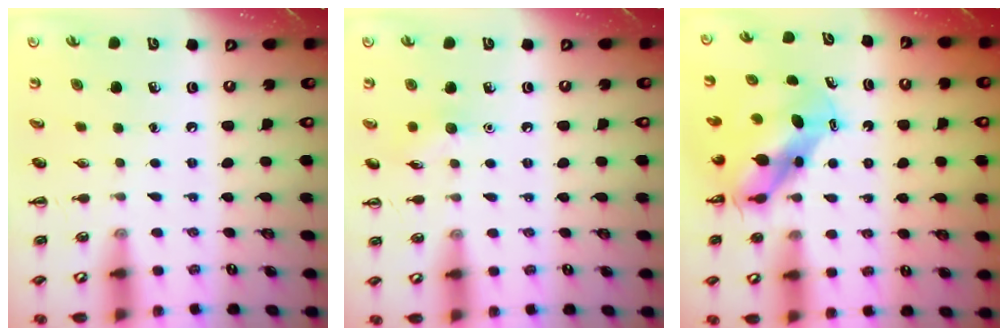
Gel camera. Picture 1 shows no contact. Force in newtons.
{"total": 7.1, "press": 7.0, "slide": 1.5}
{"total": 6.9, "press": 6.6, "slide": 2.0}